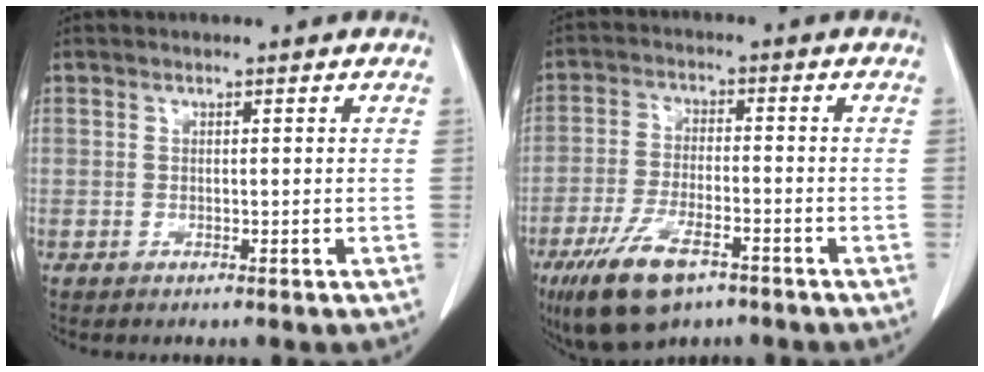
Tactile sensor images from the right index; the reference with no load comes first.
{"total": 10.8, "force": [-6.6, 3.8, 7.6], "torque": [-0.153, -0.015, -0.112]}